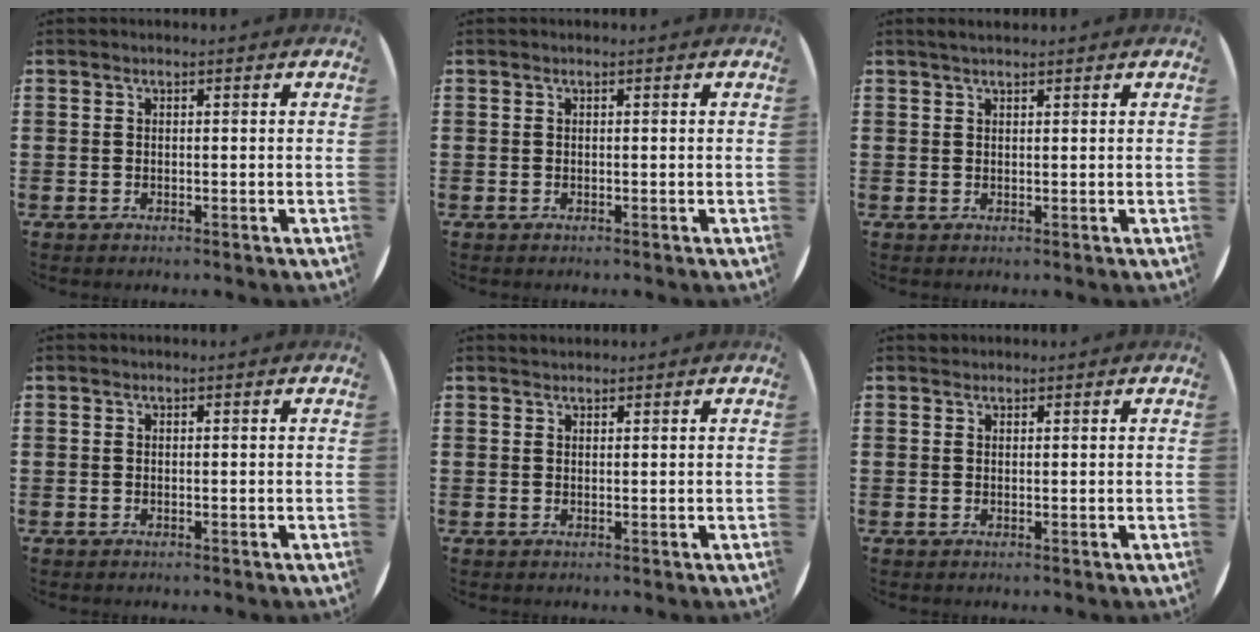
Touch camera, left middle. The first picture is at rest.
{"total": 0.0}
{"total": 1.1, "force": [0.9, 0.1, 0.5], "torque": [-0.010, 0.003, 0.017]}
{"total": 0.0}
{"total": 0.8, "force": [0.8, 0.1, -0.1], "torque": [0.001, 0.002, 0.015]}
{"total": 0.5, "force": [0.5, 0.1, -0.1], "torque": [0.010, 0.001, 0.008]}